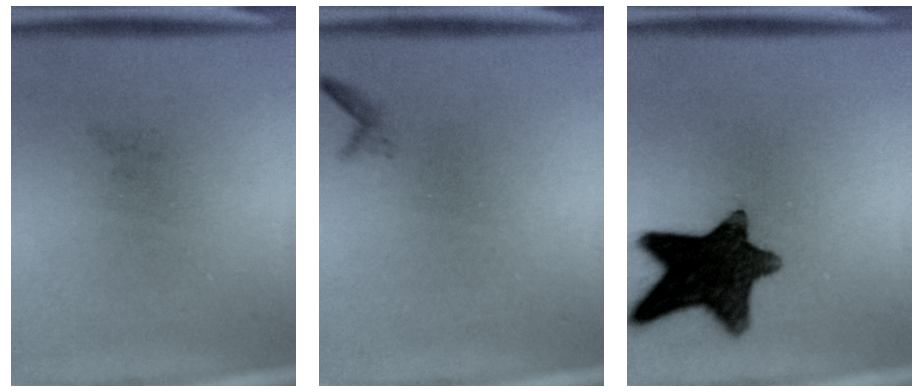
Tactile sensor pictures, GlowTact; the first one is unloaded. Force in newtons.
{"total": 0.6}
{"total": 13.7}